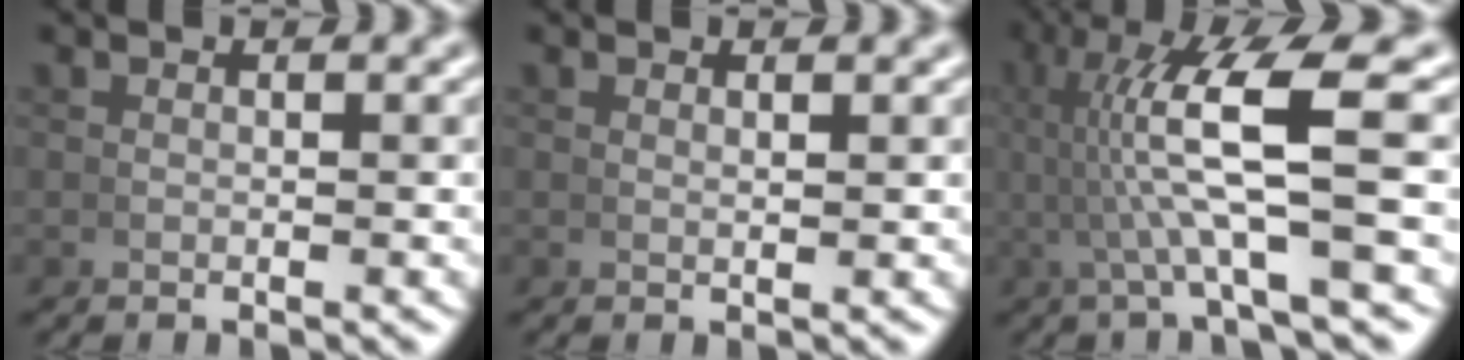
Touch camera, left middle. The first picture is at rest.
{"total": 0.6, "force": [0.5, -0.1, 0.3], "torque": [-0.004, -0.003, 0.012]}
{"total": 7.6, "force": [1.6, 1.2, 7.4], "torque": [-0.132, 0.013, 0.022]}